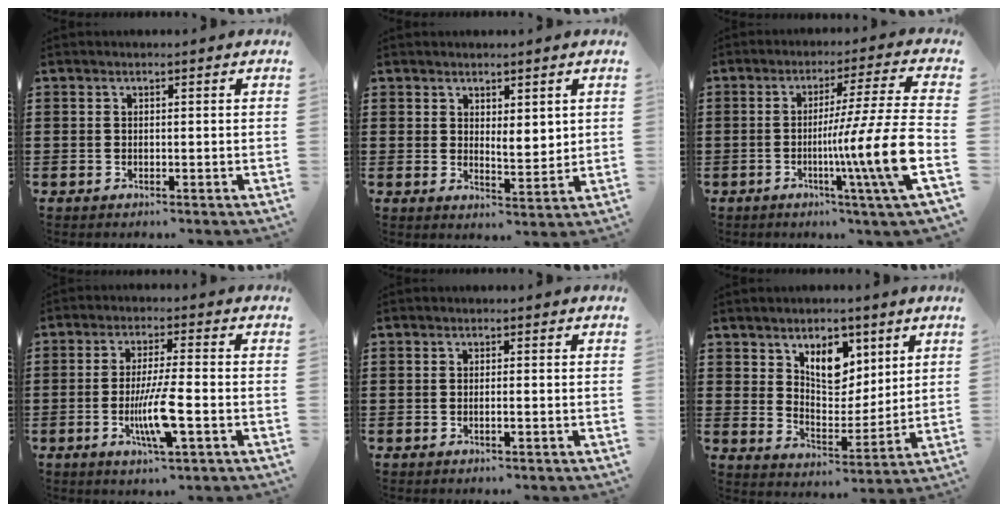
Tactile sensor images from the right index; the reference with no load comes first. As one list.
[{"total": 3.6, "force": [2.6, 1.7, 1.8], "torque": [-0.025, -0.009, 0.046]}, {"total": 14.3, "force": [-3.3, -0.5, 13.9], "torque": [-0.225, -0.024, -0.067]}, {"total": 8.2, "force": [-2.5, 1.1, 7.7], "torque": [-0.152, -0.017, -0.047]}, {"total": 0.9, "force": [-0.4, 0.0, 0.8], "torque": [-0.015, -0.004, -0.006]}, {"total": 8.1, "force": [4.8, 4.9, 4.3], "torque": [-0.075, -0.010, 0.083]}]